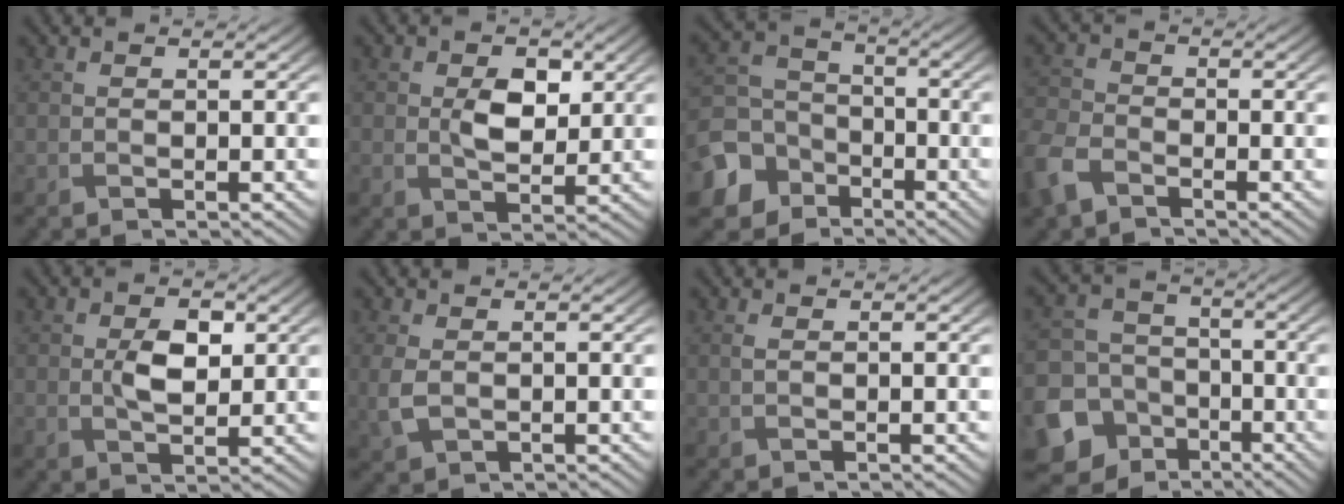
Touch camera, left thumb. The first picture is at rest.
{"total": 4.5, "force": [0.8, 2.9, 3.4], "torque": [-0.065, -0.004, 0.015]}
{"total": 10.1, "force": [-5.4, 8.0, 3.0], "torque": [-0.093, -0.034, -0.122]}
{"total": 5.5, "force": [-3.7, 3.1, 2.7], "torque": [-0.076, -0.006, -0.088]}
{"total": 4.4, "force": [0.6, 2.5, 3.5], "torque": [-0.074, -0.003, 0.013]}
{"total": 3.1, "force": [-0.1, 2.1, 2.3], "torque": [-0.077, -0.006, 0.003]}
{"total": 0.6, "force": [0.1, 0.1, 0.5], "torque": [-0.016, 0.005, 0.004]}
{"total": 13.5, "force": [-6.8, 10.9, 3.9], "torque": [-0.129, -0.050, -0.132]}